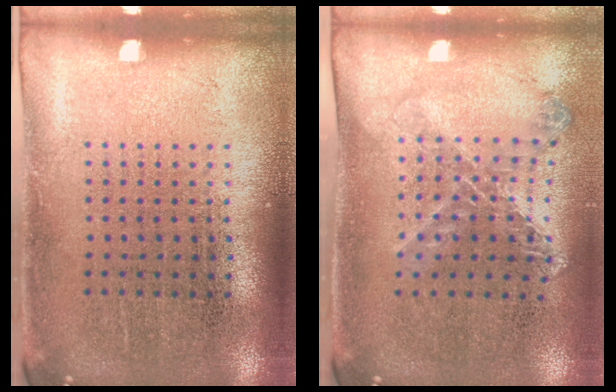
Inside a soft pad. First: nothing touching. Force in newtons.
{"total": 1.1, "press": 1.1, "slide": 0.3}